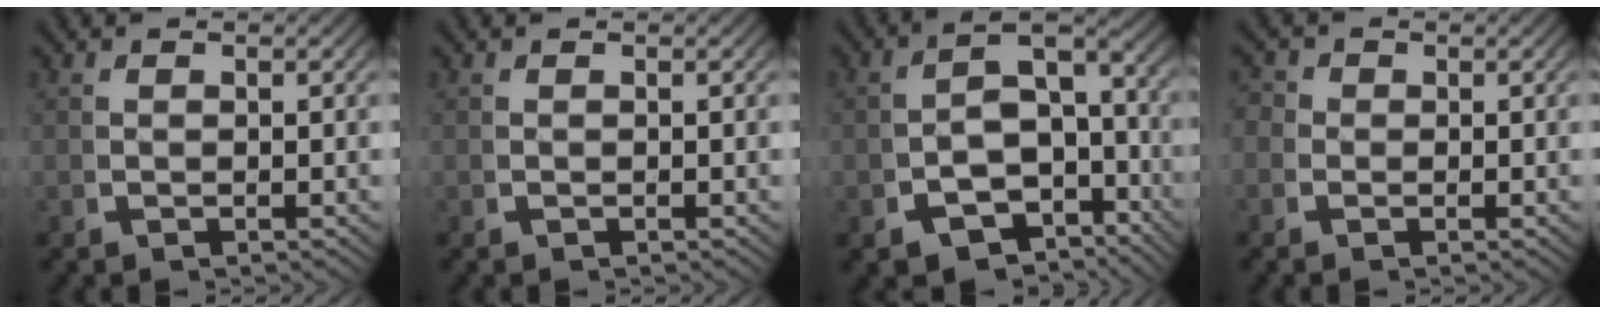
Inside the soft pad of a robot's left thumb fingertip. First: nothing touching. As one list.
[{"total": 0.0}, {"total": 10.8, "force": [-3.7, 7.9, 6.4], "torque": [-0.121, -0.048, -0.045]}, {"total": 1.9, "force": [0.0, 1.8, 0.7], "torque": [-0.008, 0.004, -0.012]}]